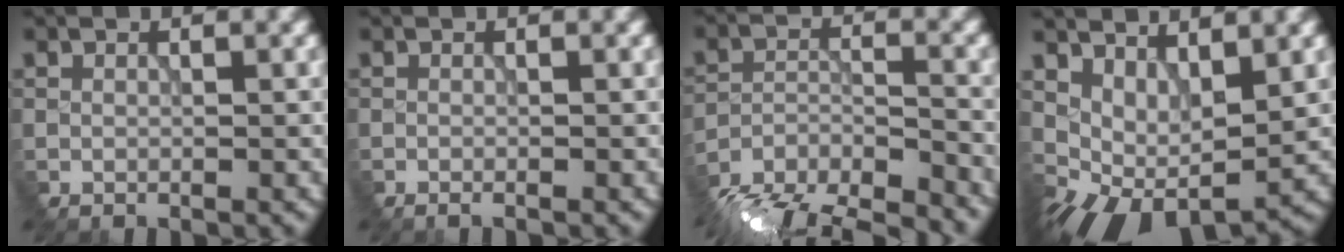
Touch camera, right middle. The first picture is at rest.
{"total": 0.7, "force": [-0.6, -0.2, 0.3], "torque": [-0.001, -0.002, -0.011]}
{"total": 13.8, "force": [-12.9, 3.7, 2.8], "torque": [-0.042, -0.010, -0.173]}
{"total": 5.6, "force": [0.0, 3.2, 4.6], "torque": [-0.069, -0.020, 0.018]}